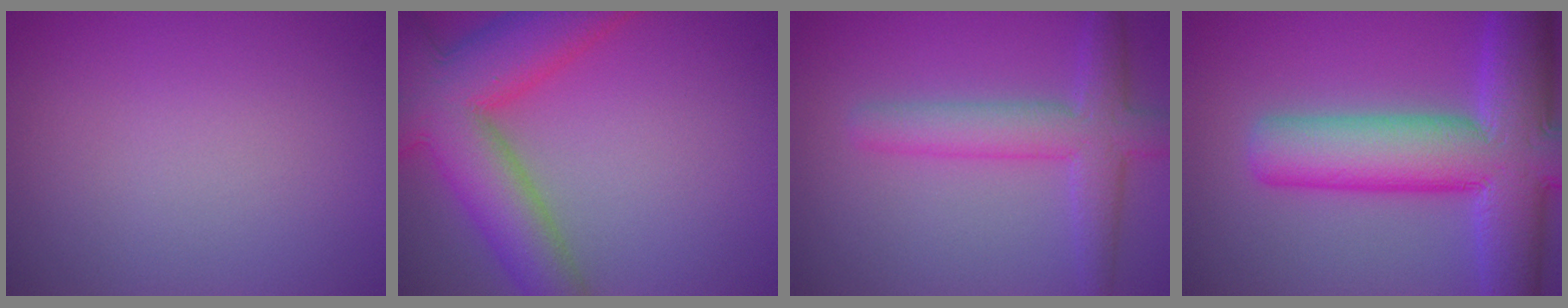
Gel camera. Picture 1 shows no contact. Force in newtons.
{"total": 10.4, "press": 10.4, "slide": 0.5}
{"total": 4.7, "press": 4.7, "slide": 0.3}
{"total": 12.2, "press": 12.2, "slide": 0.6}